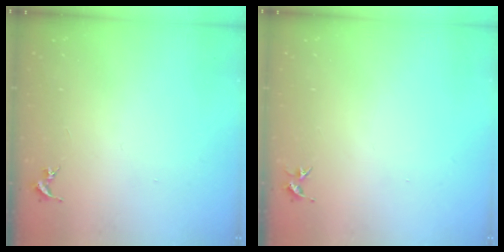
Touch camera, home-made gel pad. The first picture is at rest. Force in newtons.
{"total": 3.4, "press": 3.4, "slide": 0.4}